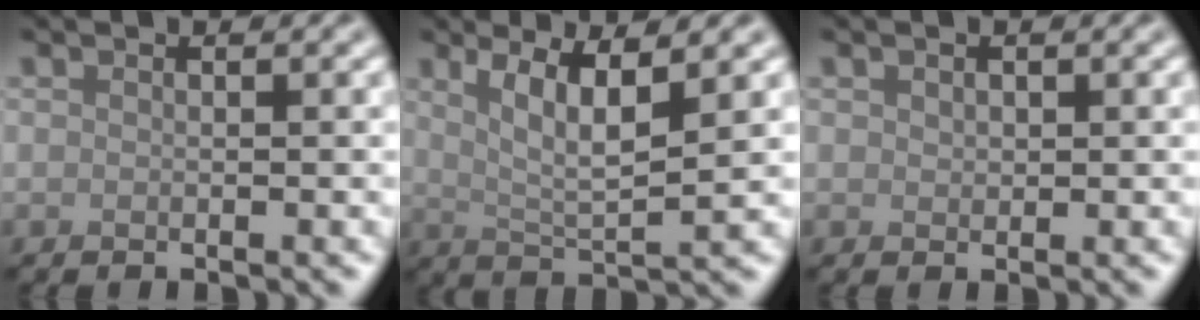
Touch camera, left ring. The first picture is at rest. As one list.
[{"total": 4.7, "force": [1.8, 1.0, 4.3], "torque": [-0.078, -0.007, 0.036]}, {"total": 0.6, "force": [0.3, 0.5, 0.2], "torque": [-0.005, -0.002, 0.006]}]